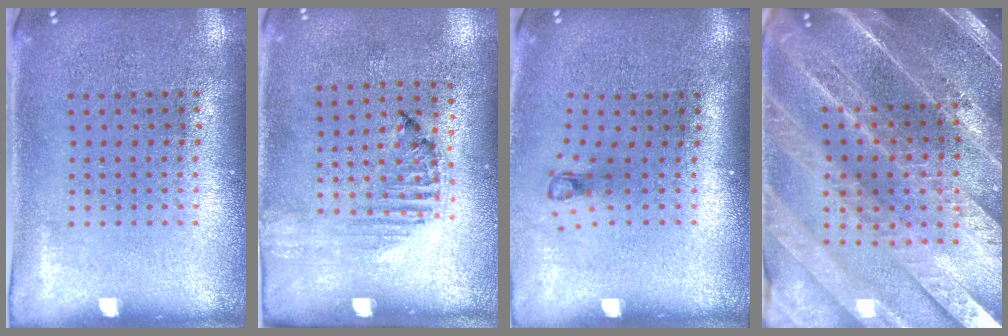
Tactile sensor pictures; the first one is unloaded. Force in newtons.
{"total": 1.3, "press": 1.2, "slide": 0.4}
{"total": 0.7, "press": 0.3, "slide": 0.6}
{"total": 5.2, "press": 4.5, "slide": 2.6}